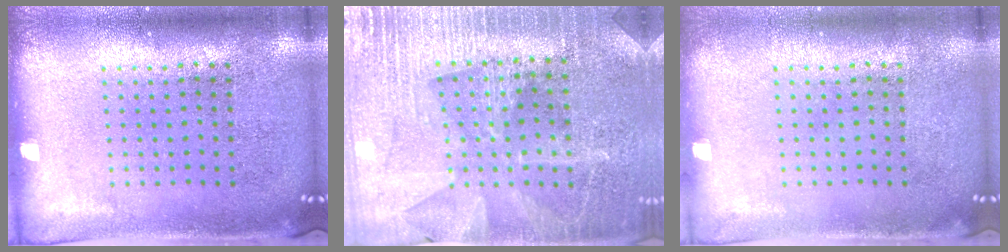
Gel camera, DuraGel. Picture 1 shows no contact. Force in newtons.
{"total": 3.3, "press": 3.3, "slide": 0.7}
{"total": 0.0}